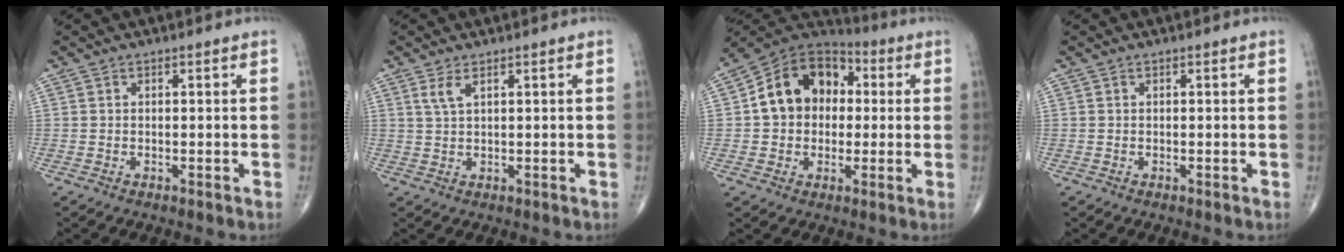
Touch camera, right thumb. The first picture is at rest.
{"total": 2.4, "force": [1.3, 0.7, 1.8], "torque": [-0.043, -0.001, 0.033]}
{"total": 14.8, "force": [1.4, 11.8, 8.9], "torque": [-0.111, 0.031, 0.013]}
{"total": 0.0}